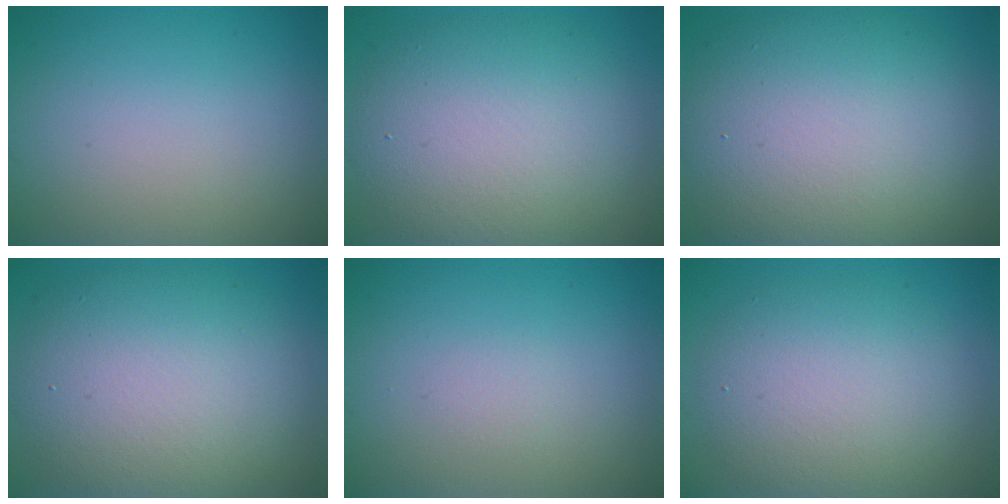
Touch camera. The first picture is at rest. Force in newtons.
{"total": 8.6, "press": 8.6, "slide": 0.3}
{"total": 12.3, "press": 12.3, "slide": 0.6}
{"total": 9.4, "press": 9.4, "slide": 0.6}
{"total": 0.6, "press": 0.6, "slide": 0.0}
{"total": 5.9, "press": 5.9, "slide": 0.4}